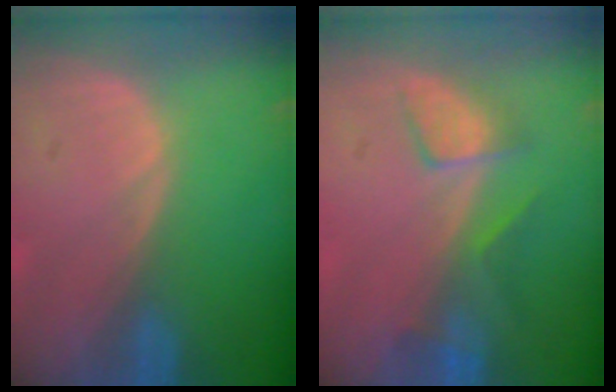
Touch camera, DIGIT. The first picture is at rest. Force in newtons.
{"total": 4.7, "press": 4.6, "slide": 1.2}